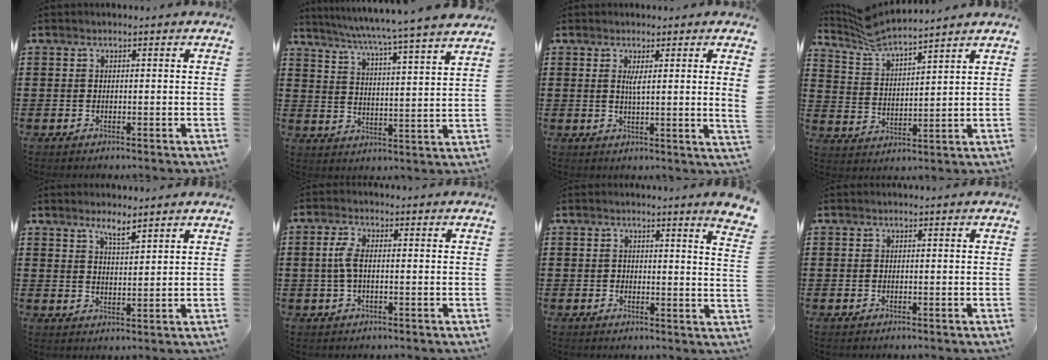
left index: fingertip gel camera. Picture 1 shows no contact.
{"total": 5.1, "force": [4.6, -1.4, 1.7], "torque": [-0.054, -0.045, 0.069]}
{"total": 3.1, "force": [1.3, -0.5, 2.8], "torque": [-0.061, -0.008, 0.019]}
{"total": 5.6, "force": [5.4, 0.3, 1.6], "torque": [-0.056, -0.026, 0.094]}
{"total": 3.2, "force": [2.9, 0.2, 1.3], "torque": [-0.032, -0.003, 0.052]}
{"total": 3.4, "force": [0.0, 1.4, 3.1], "torque": [-0.075, 0.000, -0.006]}
{"total": 2.7, "force": [2.2, 0.0, 1.5], "torque": [-0.031, -0.010, 0.037]}
{"total": 0.0}